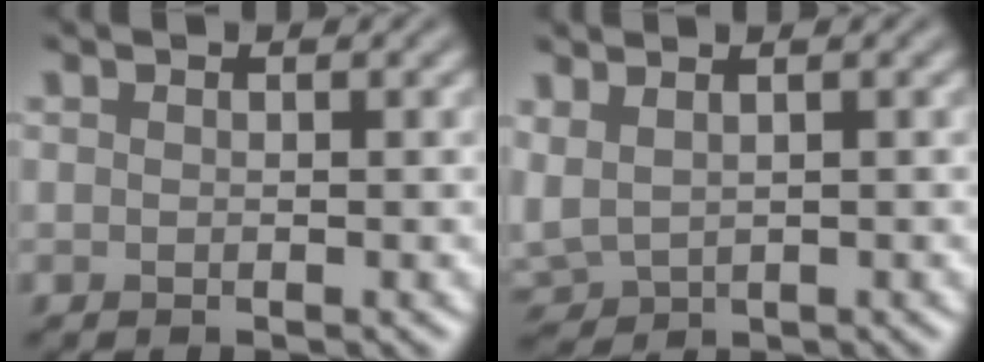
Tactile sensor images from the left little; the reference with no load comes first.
{"total": 2.7, "force": [1.1, 1.7, 1.8], "torque": [-0.056, -0.001, 0.030]}